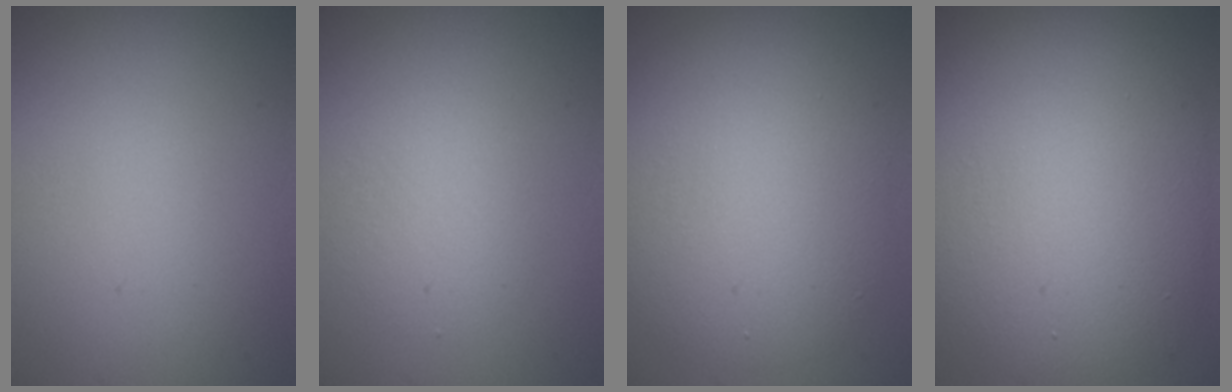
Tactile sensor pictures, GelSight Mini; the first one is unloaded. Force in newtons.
{"total": 2.5, "press": 2.5, "slide": 0.3}
{"total": 6.9, "press": 6.9, "slide": 0.5}
{"total": 11.1, "press": 11.1, "slide": 0.5}